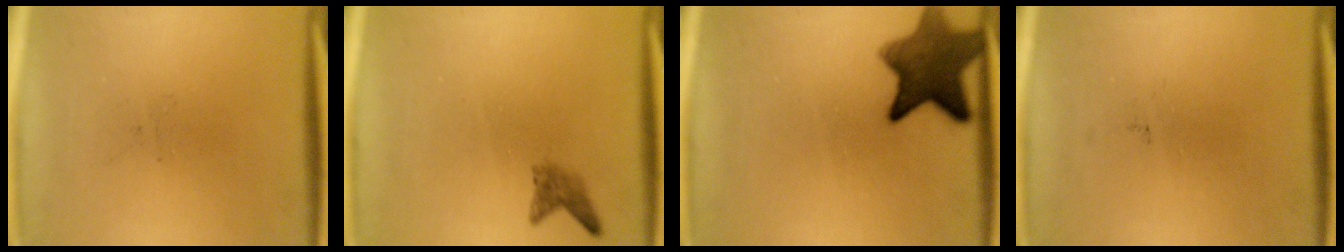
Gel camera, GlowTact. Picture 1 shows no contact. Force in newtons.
{"total": 1.6}
{"total": 9.5}
{"total": 0.0}